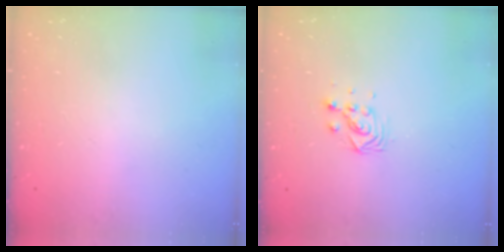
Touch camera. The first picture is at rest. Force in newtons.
{"total": 3.7, "press": 3.7, "slide": 0.3}